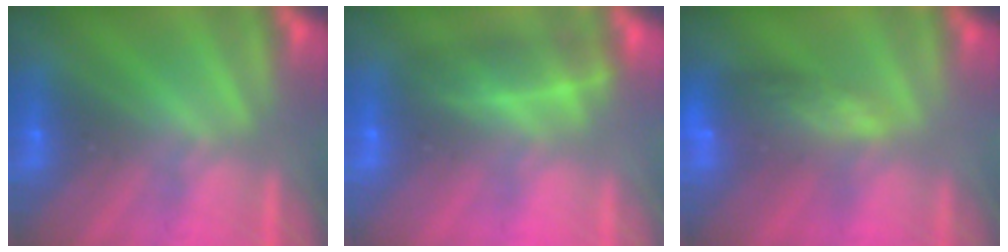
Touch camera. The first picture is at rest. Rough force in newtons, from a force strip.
{"total": 2.1}
{"total": 8.9}